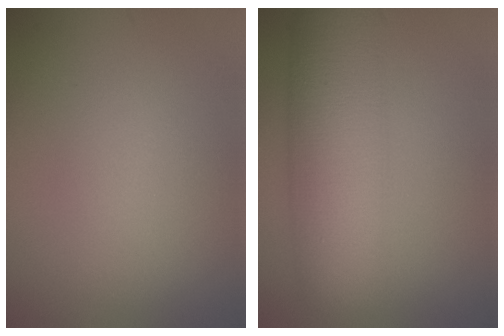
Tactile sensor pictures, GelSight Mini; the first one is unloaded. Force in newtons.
{"total": 9.7, "press": 9.7, "slide": 0.2}